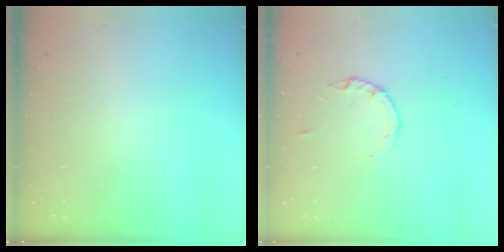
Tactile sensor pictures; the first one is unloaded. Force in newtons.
{"total": 2.8, "press": 2.8, "slide": 0.4}